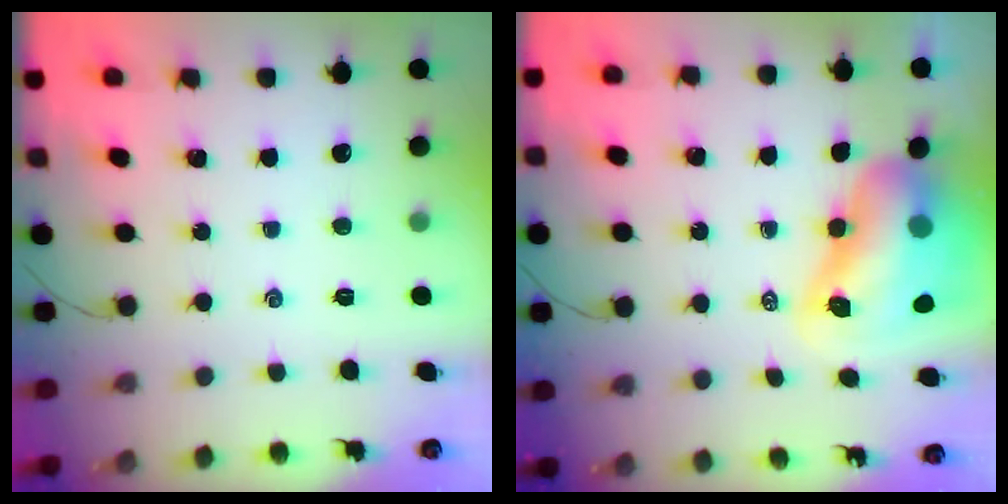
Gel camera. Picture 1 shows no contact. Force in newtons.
{"total": 12.7, "press": 12.2, "slide": 3.4}